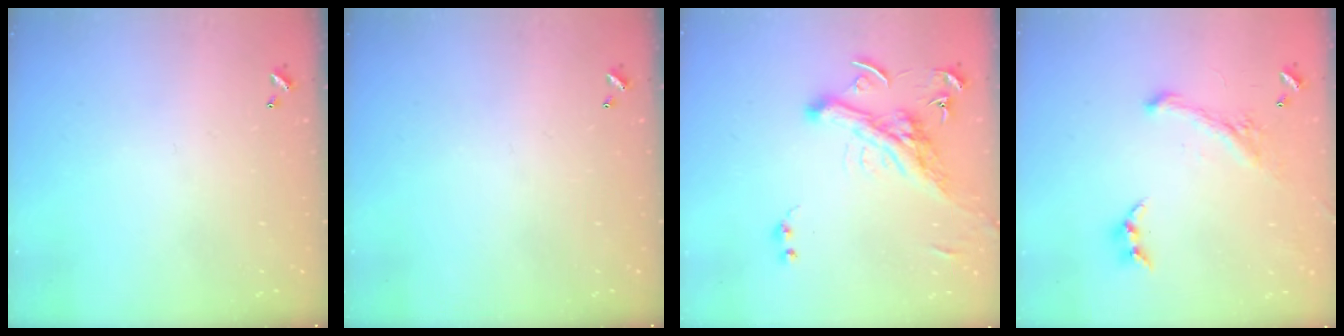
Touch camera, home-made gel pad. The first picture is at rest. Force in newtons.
{"total": 0.0}
{"total": 3.5, "press": 3.3, "slide": 1.4}
{"total": 1.7, "press": 1.0, "slide": 1.3}